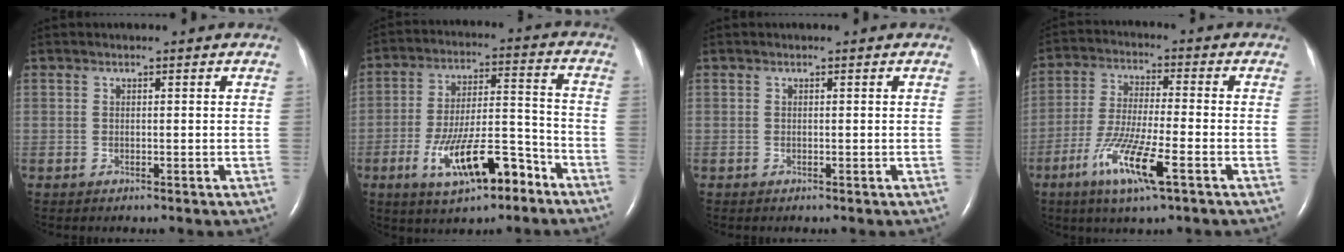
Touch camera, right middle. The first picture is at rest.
{"total": 12.9, "force": [-7.1, 3.6, 10.1], "torque": [-0.178, 0.011, -0.114]}
{"total": 0.0}
{"total": 10.6, "force": [-5.1, 0.8, 9.3], "torque": [-0.187, -0.020, -0.095]}